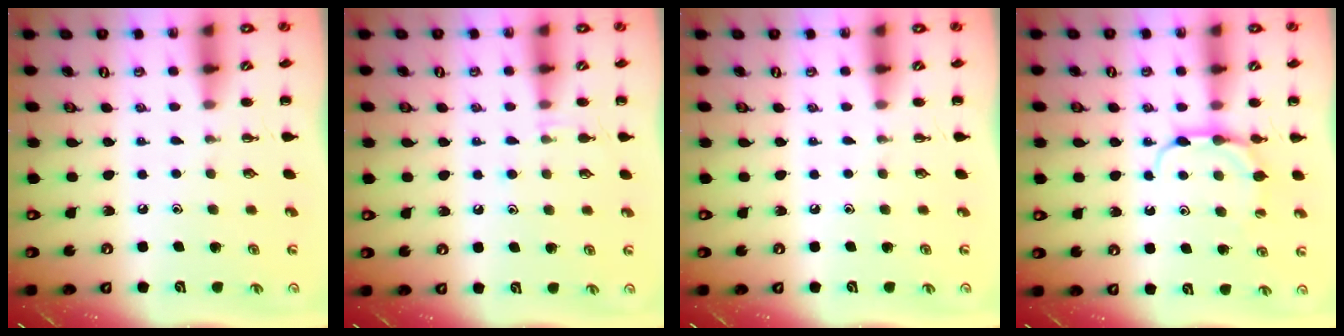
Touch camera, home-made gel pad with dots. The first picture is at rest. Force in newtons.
{"total": 6.2, "press": 5.9, "slide": 2.0}
{"total": 0.0}
{"total": 5.3, "press": 5.2, "slide": 0.9}